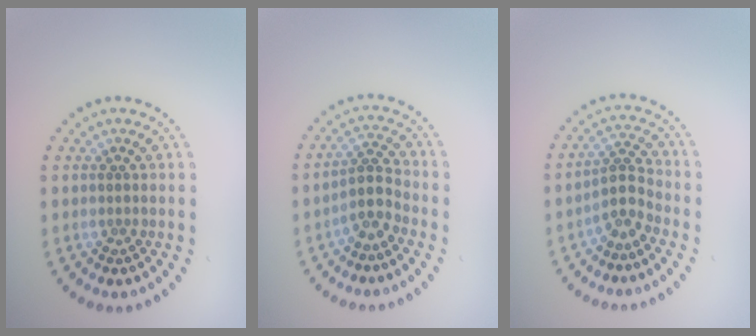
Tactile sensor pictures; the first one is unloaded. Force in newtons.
{"total": 2.5, "press": 1.8, "slide": 1.7}
{"total": 2.5, "press": 1.7, "slide": 1.9}